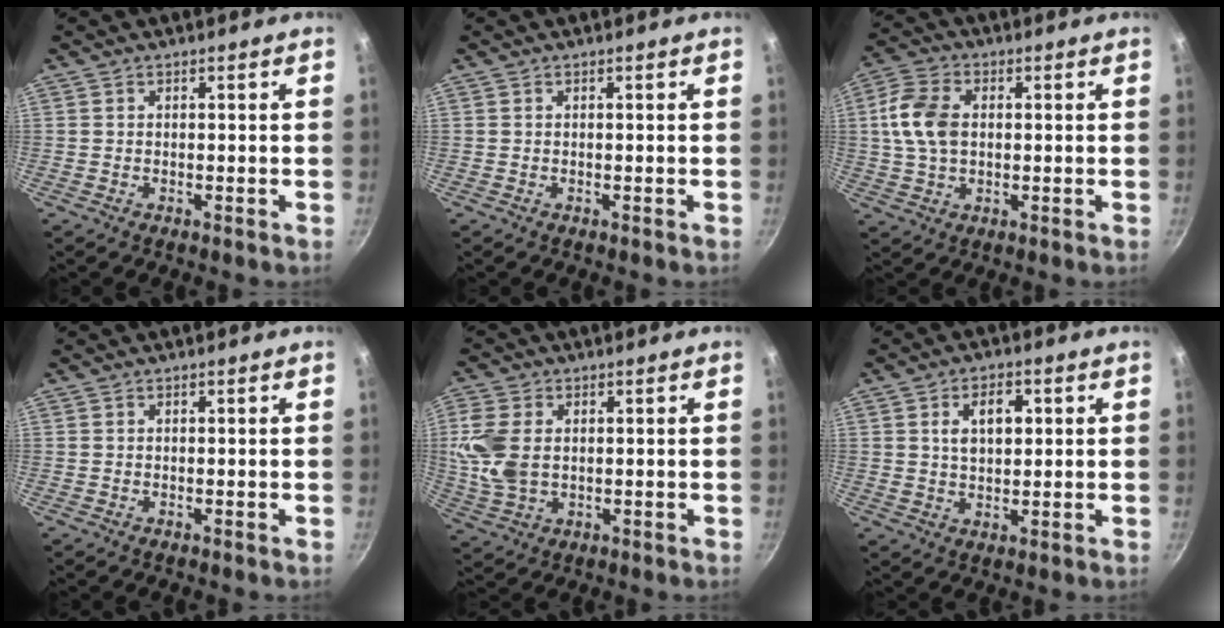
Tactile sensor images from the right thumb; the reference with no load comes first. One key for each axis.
{"total": 0.0}
{"total": 9.7, "fx": 0.9, "fy": 6.6, "fz": 7.2, "tx": -0.135, "ty": 0.014, "tz": 0.010}
{"total": 0.0}
{"total": 9.4, "fx": 0.9, "fy": 6.4, "fz": 6.8, "tx": -0.144, "ty": -0.002, "tz": 0.022}
{"total": 7.0, "fx": 1.6, "fy": 4.3, "fz": 5.2, "tx": -0.067, "ty": 0.000, "tz": 0.027}